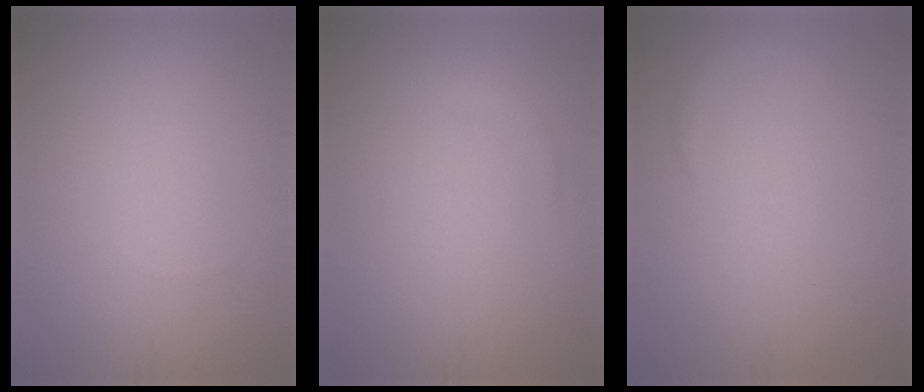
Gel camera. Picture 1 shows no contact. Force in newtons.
{"total": 0.7, "press": 0.7, "slide": 0.1}
{"total": 1.2, "press": 1.2, "slide": 0.2}